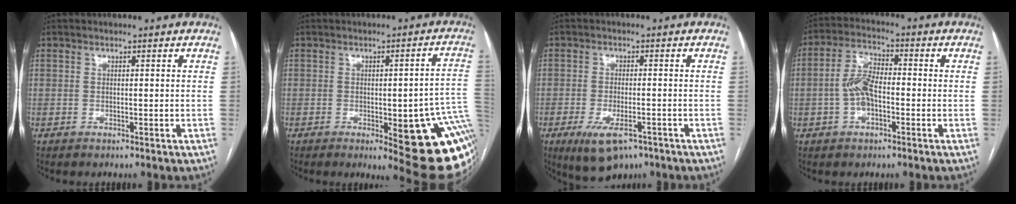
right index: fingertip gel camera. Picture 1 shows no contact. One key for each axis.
{"total": 18.6, "fx": -5.4, "fy": 4.2, "fz": 17.3, "tx": -0.115, "ty": 0.009, "tz": -0.049}
{"total": 7.5, "fx": -4.4, "fy": 2.9, "fz": 5.3, "tx": -0.095, "ty": -0.017, "tz": -0.063}
{"total": 6.5, "fx": -1.2, "fy": 3.1, "fz": 5.6, "tx": -0.121, "ty": 0.018, "tz": -0.026}